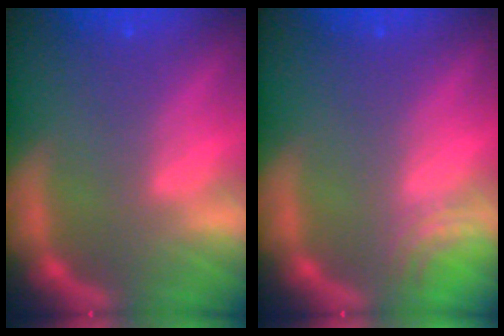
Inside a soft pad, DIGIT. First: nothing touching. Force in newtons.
{"total": 2.0}